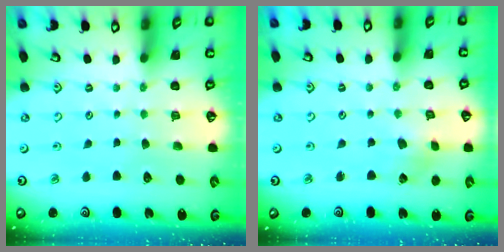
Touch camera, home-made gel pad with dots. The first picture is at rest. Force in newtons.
{"total": 2.0, "press": 2.0, "slide": 0.4}